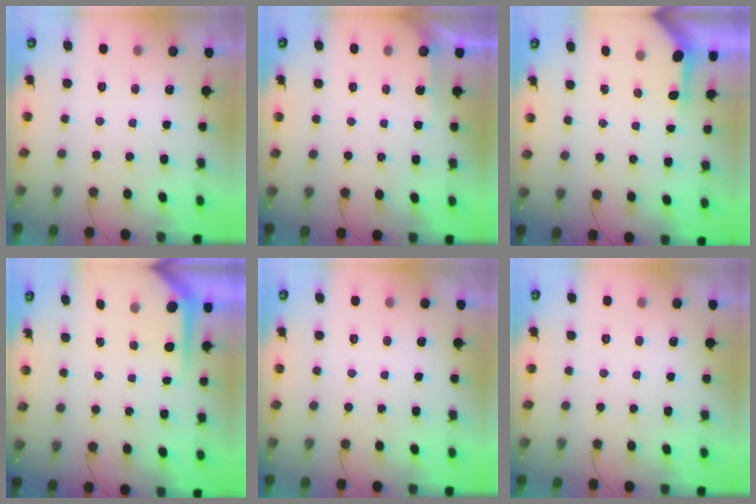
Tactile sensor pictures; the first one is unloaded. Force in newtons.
{"total": 2.0, "press": 2.0, "slide": 0.3}
{"total": 3.3, "press": 3.2, "slide": 0.4}
{"total": 5.5, "press": 5.5, "slide": 0.2}
{"total": 0.0}
{"total": 0.0}